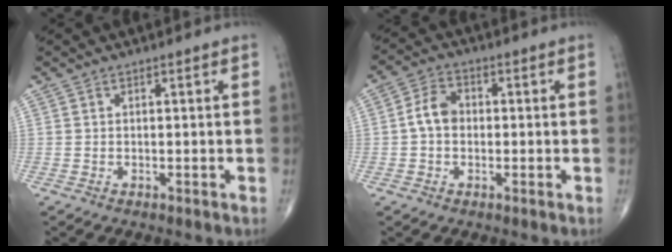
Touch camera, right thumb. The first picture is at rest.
{"total": 5.2, "force": [-0.3, 3.8, 3.4], "torque": [-0.056, 0.019, -0.014]}